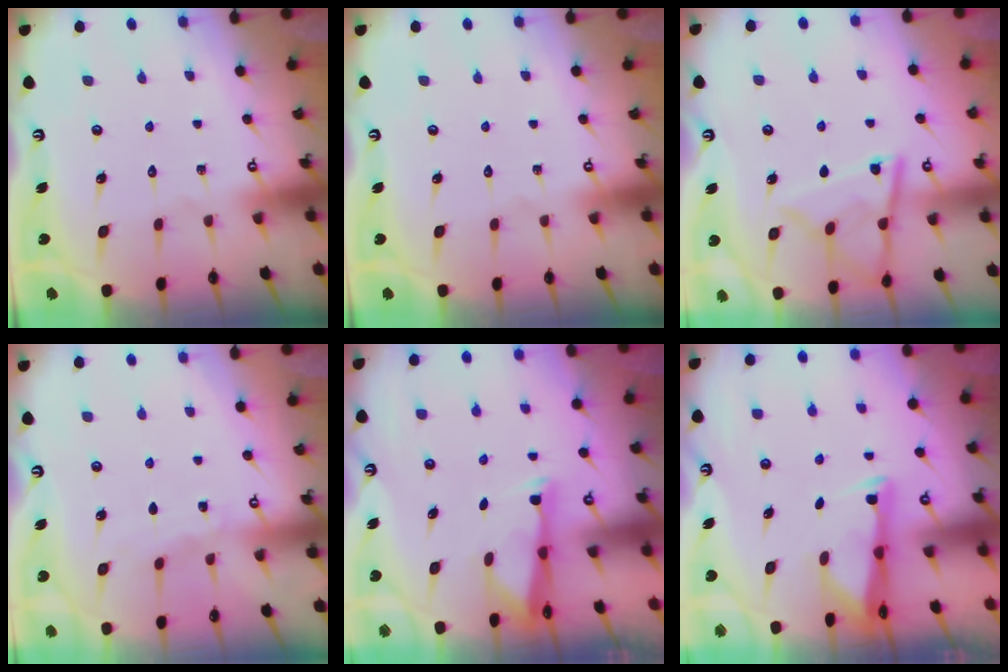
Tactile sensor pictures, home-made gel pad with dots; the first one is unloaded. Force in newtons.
{"total": 0.0}
{"total": 12.3, "press": 12.2, "slide": 1.3}
{"total": 4.0, "press": 3.9, "slide": 0.6}
{"total": 2.9, "press": 2.9, "slide": 0.5}
{"total": 3.0, "press": 2.9, "slide": 0.4}